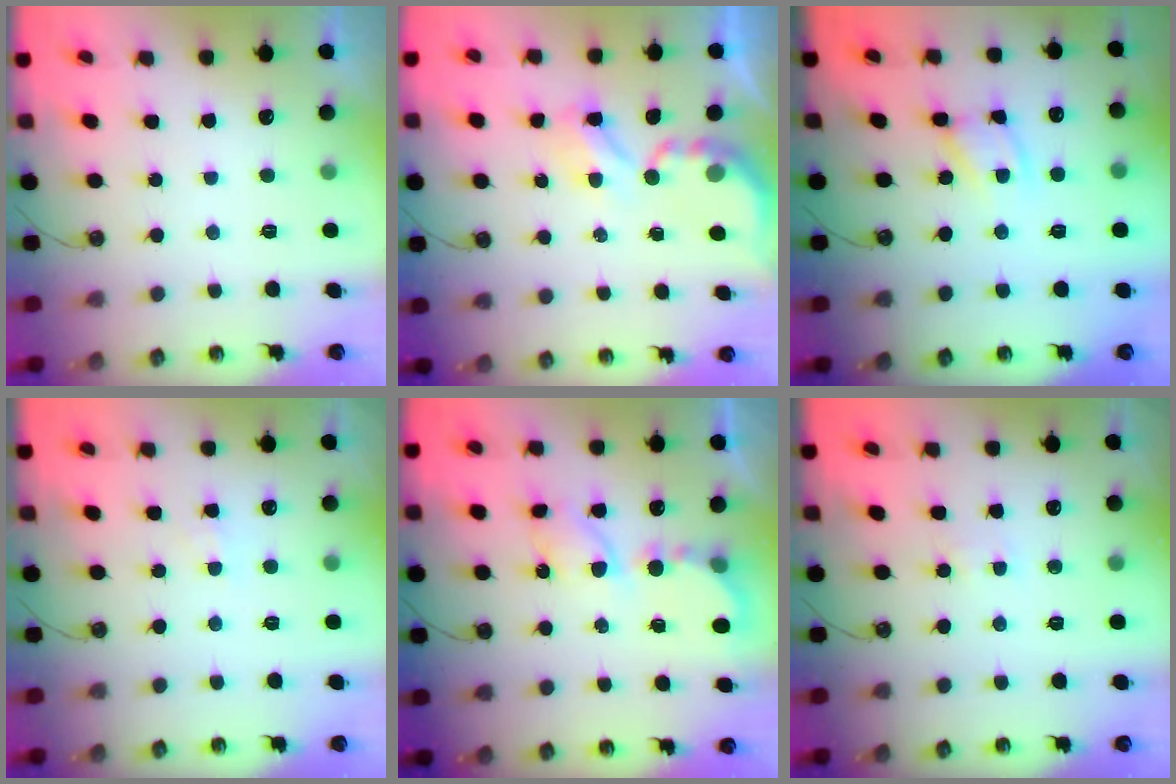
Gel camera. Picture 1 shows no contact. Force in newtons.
{"total": 5.4, "press": 5.4, "slide": 0.4}
{"total": 6.1, "press": 6.1, "slide": 0.4}
{"total": 2.5, "press": 2.5, "slide": 0.5}
{"total": 6.7, "press": 6.7, "slide": 0.2}
{"total": 2.8, "press": 2.7, "slide": 0.4}